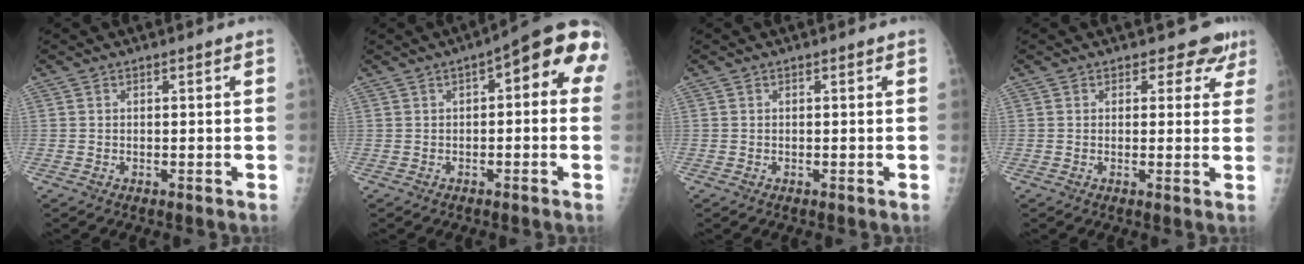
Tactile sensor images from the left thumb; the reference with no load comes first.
{"total": 11.0, "force": [2.5, 4.3, 9.8], "torque": [-0.094, 0.028, 0.016]}
{"total": 0.0}
{"total": 4.4, "force": [3.3, 2.9, 0.5], "torque": [0.029, -0.018, 0.022]}